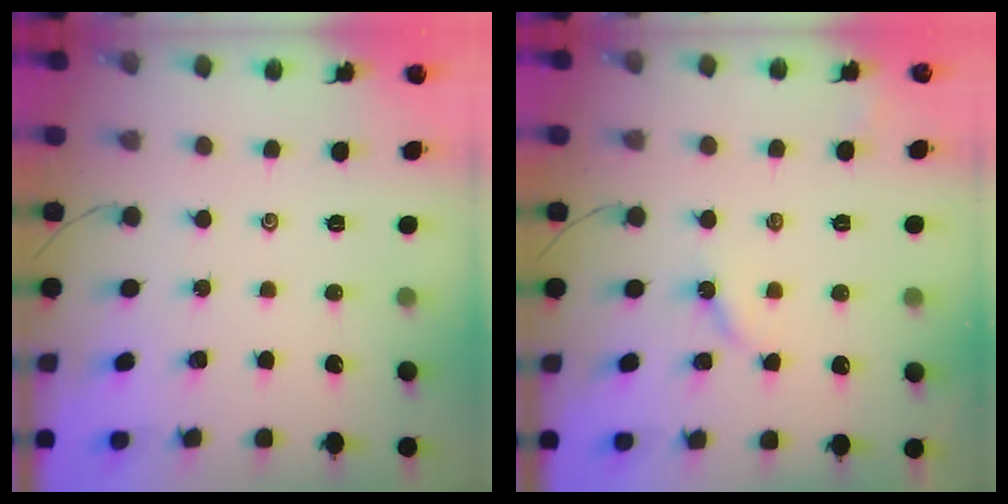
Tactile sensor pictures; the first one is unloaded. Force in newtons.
{"total": 2.9, "press": 2.8, "slide": 0.5}